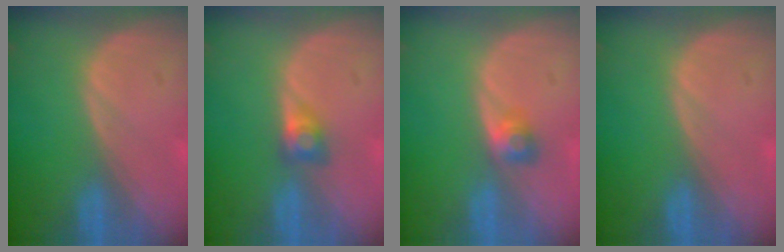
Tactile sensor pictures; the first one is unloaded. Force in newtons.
{"total": 2.7, "press": 2.5, "slide": 1.1}
{"total": 2.6, "press": 2.3, "slide": 1.1}
{"total": 0.0}